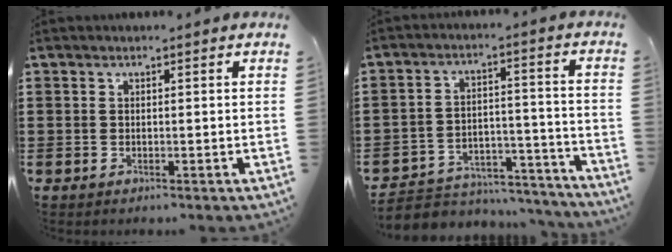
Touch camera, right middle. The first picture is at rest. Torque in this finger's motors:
{"motor_torque": [2.14, 0.00, 0.07, 0.02]}